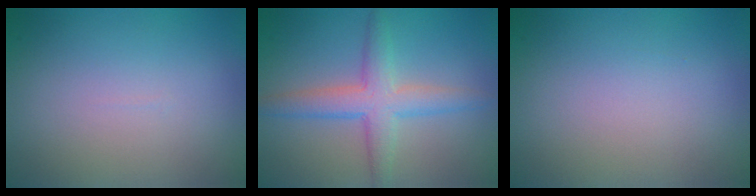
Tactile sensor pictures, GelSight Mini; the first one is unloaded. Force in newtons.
{"total": 4.1, "press": 4.1, "slide": 0.1}
{"total": 0.0}